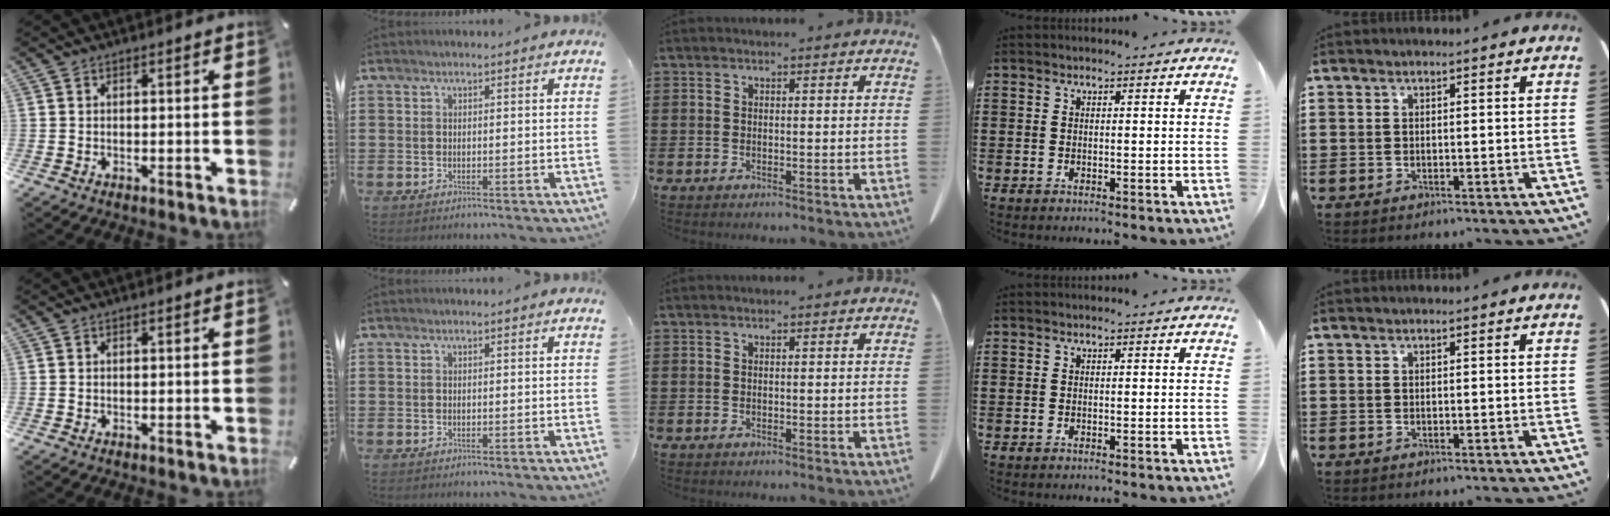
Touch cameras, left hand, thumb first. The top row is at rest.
{}